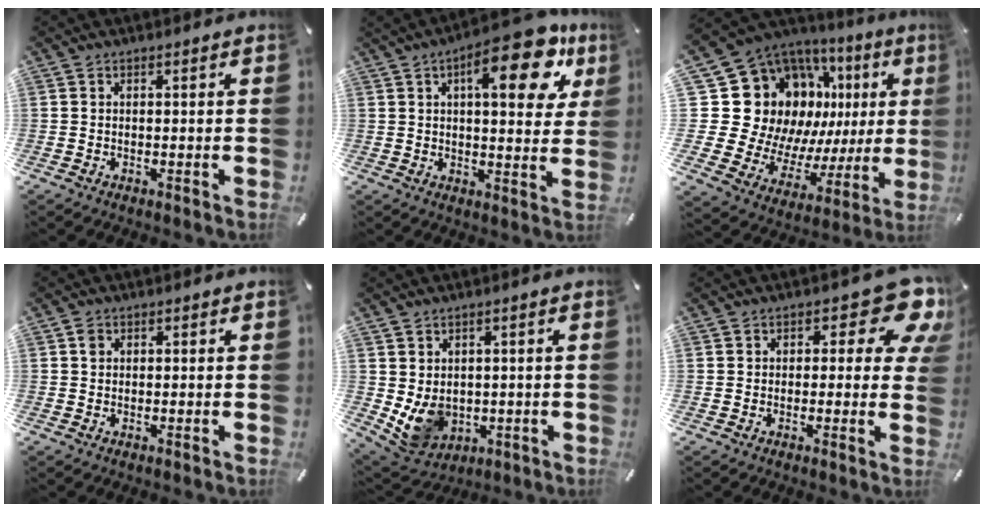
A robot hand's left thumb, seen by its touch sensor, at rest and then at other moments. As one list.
[{"total": 17.5, "force": [8.7, 6.6, 13.7], "torque": [-0.185, -0.038, 0.132]}, {"total": 23.0, "force": [7.7, 17.2, 13.2], "torque": [-0.208, -0.093, 0.187]}, {"total": 1.3, "force": [0.3, 1.1, 0.4], "torque": [-0.001, 0.003, 0.004]}, {"total": 7.8, "force": [0.2, 7.0, 3.4], "torque": [-0.076, -0.011, 0.005]}, {"total": 11.9, "force": [6.0, 5.6, 8.6], "torque": [-0.099, -0.035, 0.102]}]